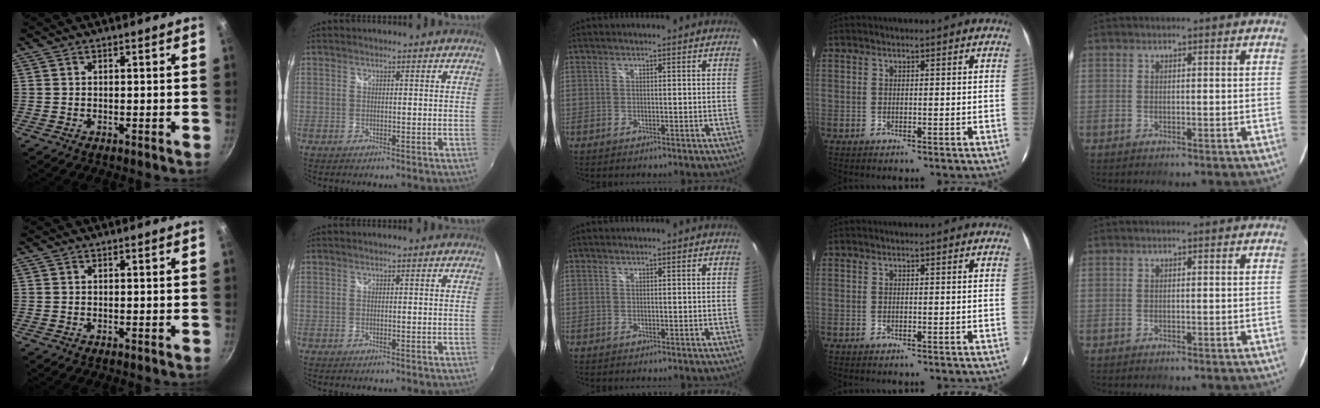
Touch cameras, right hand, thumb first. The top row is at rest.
{}